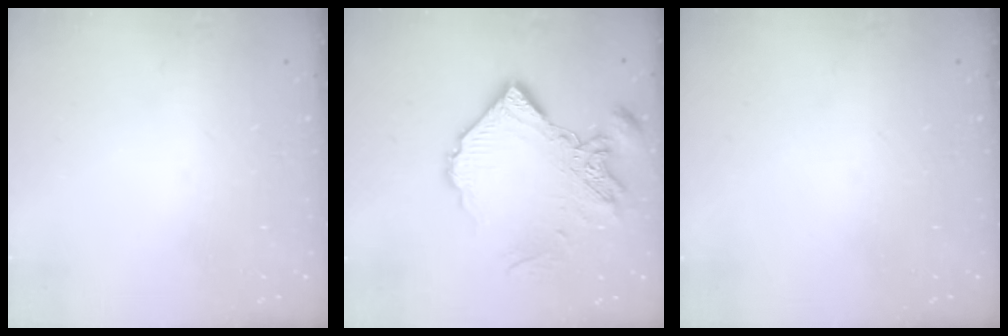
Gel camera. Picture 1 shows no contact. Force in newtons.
{"total": 14.8, "press": 14.7, "slide": 1.5}
{"total": 0.0}